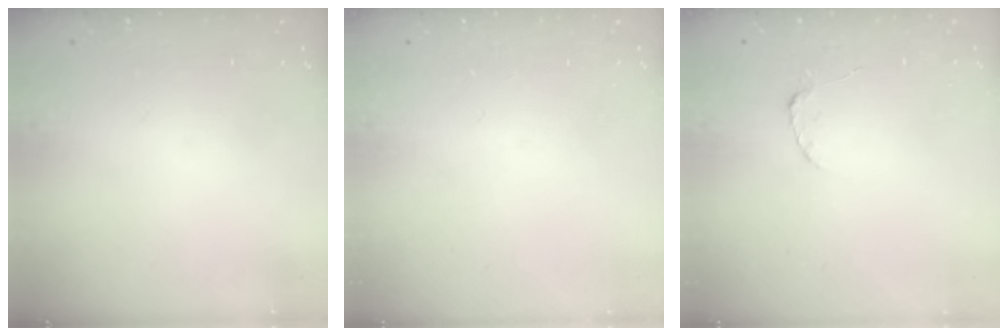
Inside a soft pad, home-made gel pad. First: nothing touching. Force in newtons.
{"total": 0.0}
{"total": 2.2, "press": 2.2, "slide": 0.3}